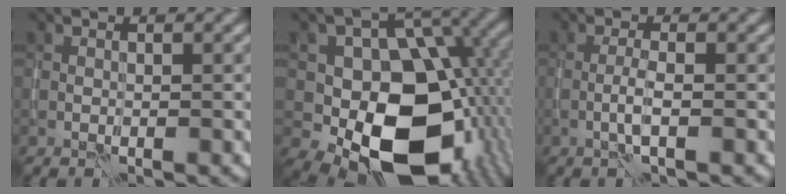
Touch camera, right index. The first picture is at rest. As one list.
[{"total": 14.9, "force": [-2.4, 10.3, 10.5], "torque": [-0.128, -0.011, -0.042]}, {"total": 1.8, "force": [-0.8, 0.1, 1.6], "torque": [-0.035, 0.002, -0.017]}]